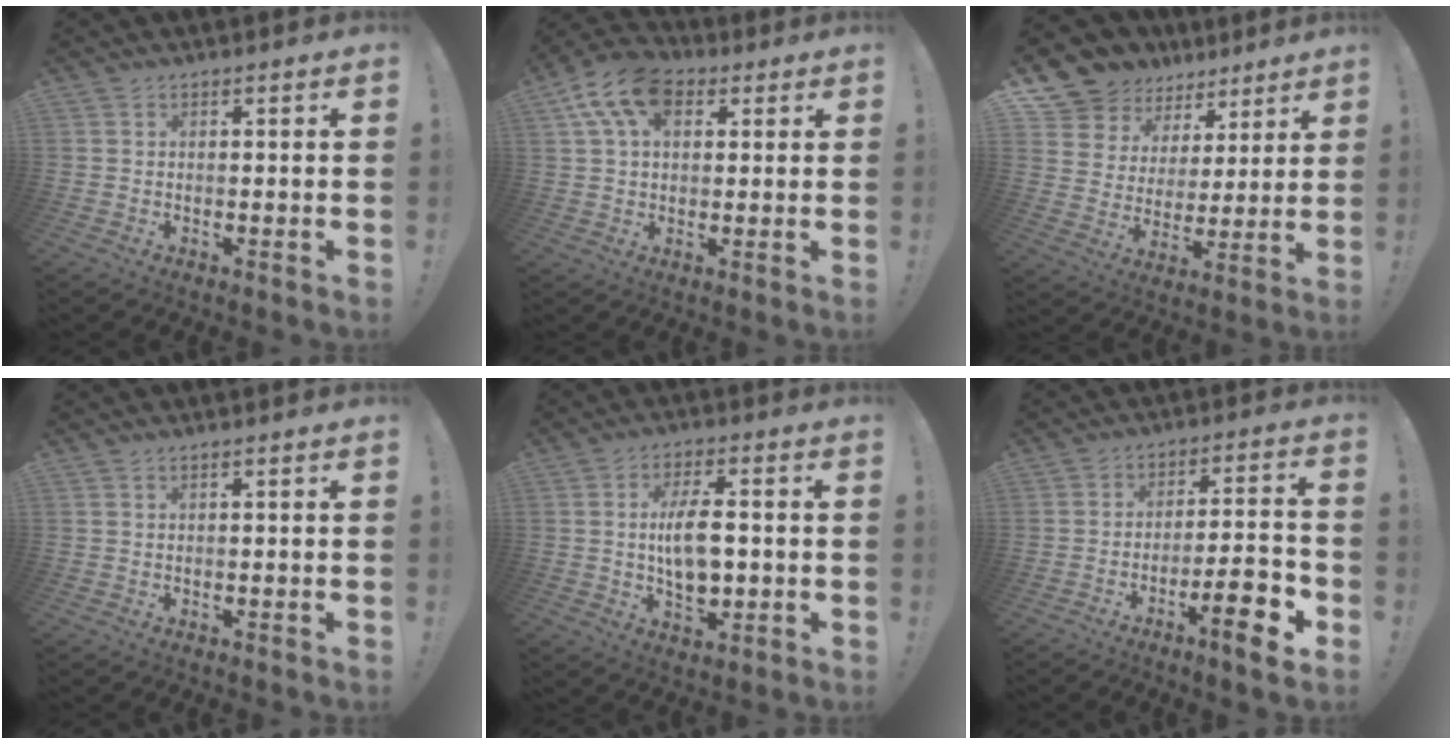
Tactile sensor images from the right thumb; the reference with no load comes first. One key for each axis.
{"total": 13.1, "fx": 5.3, "fy": 8.5, "fz": 8.4, "tx": -0.153, "ty": -0.006, "tz": 0.101}
{"total": 10.7, "fx": 7.6, "fy": 7.4, "fz": 1.7, "tx": -0.037, "ty": -0.066, "tz": 0.152}
{"total": 0.9, "fx": 0.5, "fy": -0.2, "fz": 0.7, "tx": -0.006, "ty": -0.003, "tz": 0.007}
{"total": 10.7, "fx": 0.2, "fy": 5.5, "fz": 9.1, "tx": -0.155, "ty": 0.001, "tz": 0.002}
{"total": 12.4, "fx": -6.3, "fy": 2.6, "fz": 10.3, "tx": -0.136, "ty": 0.030, "tz": -0.099}